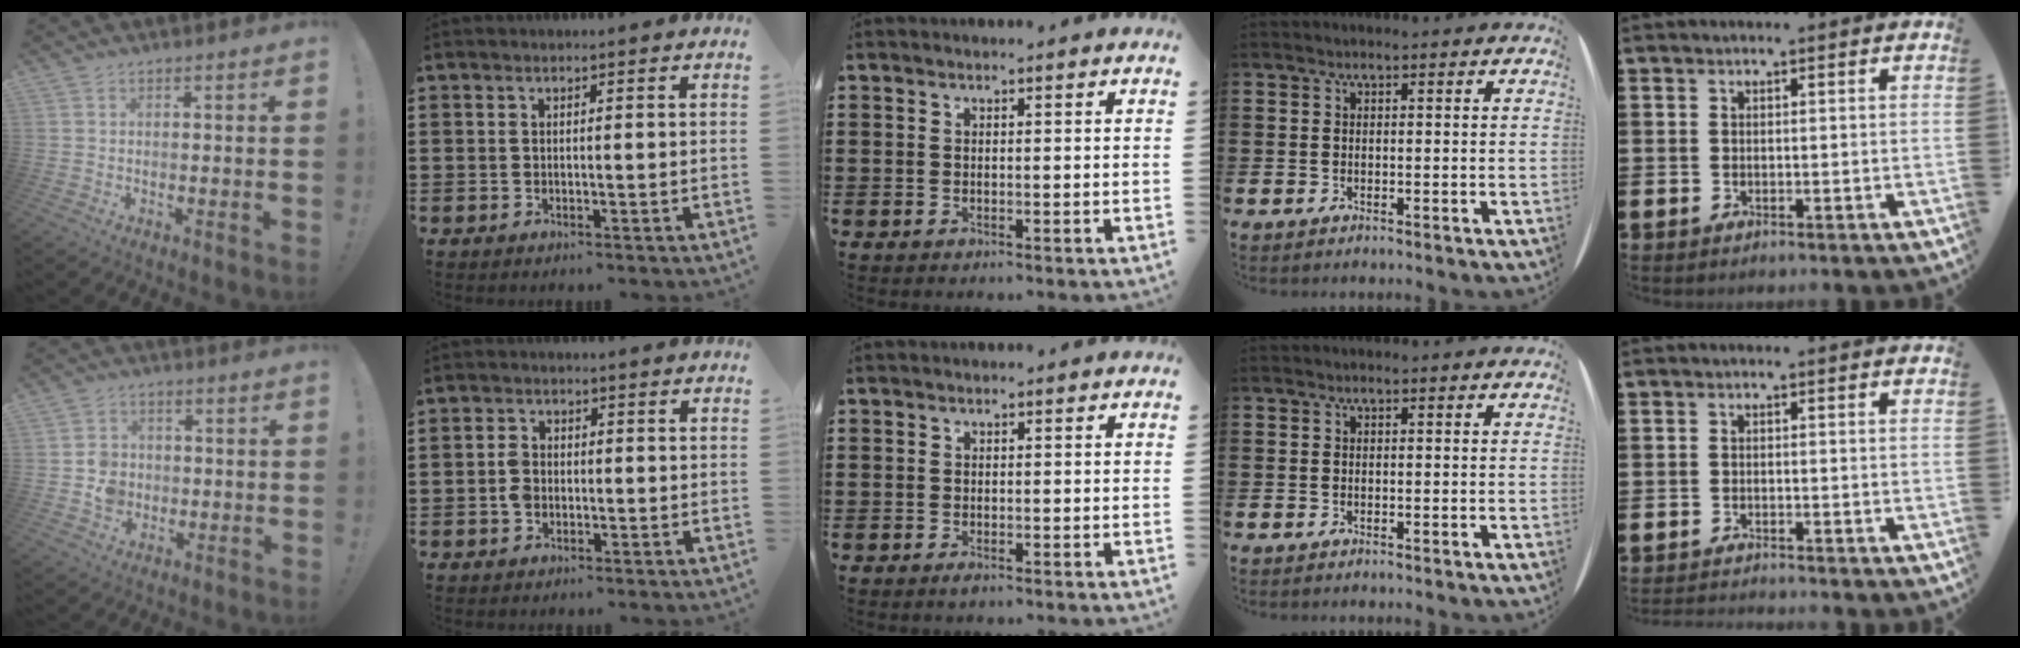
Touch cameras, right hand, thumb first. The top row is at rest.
{"thumb": {"total": 7.0, "force": [-1.5, 6.3, 2.6], "torque": [-0.035, 0.015, -0.024]}, "index": {"total": 2.6, "force": [-0.6, 2.0, 1.7], "torque": [-0.041, 0.001, -0.014]}, "middle": {"total": 0.5, "force": [-0.4, 0.1, 0.3], "torque": [-0.008, -0.006, -0.005]}, "little": {"total": 1.0, "force": [-1.0, -0.2, 0.0], "torque": [-0.002, 0.000, -0.021]}}